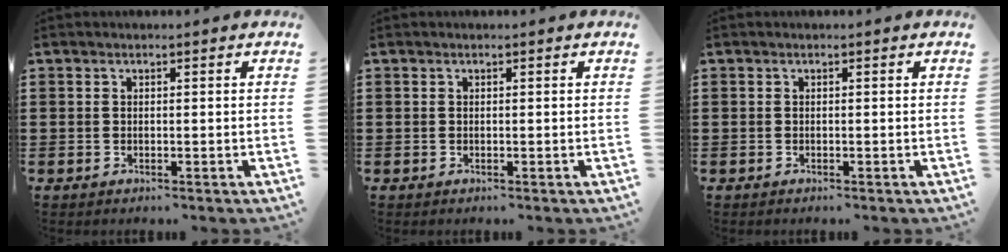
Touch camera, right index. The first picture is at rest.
{"total": 0.0}
{"total": 0.0}